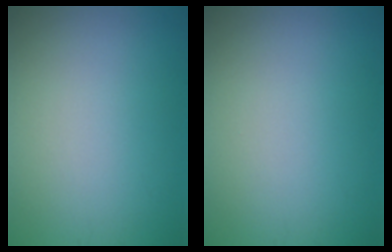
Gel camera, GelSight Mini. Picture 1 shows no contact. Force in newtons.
{"total": 0.0}